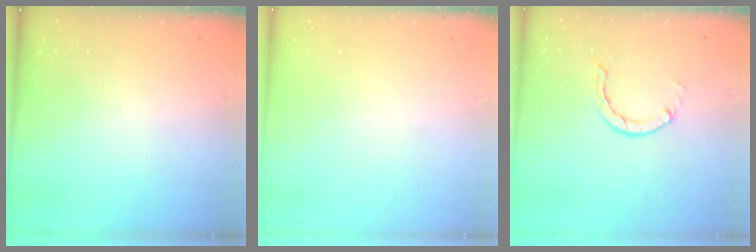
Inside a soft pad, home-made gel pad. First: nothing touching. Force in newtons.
{"total": 0.0}
{"total": 3.3, "press": 3.2, "slide": 0.4}